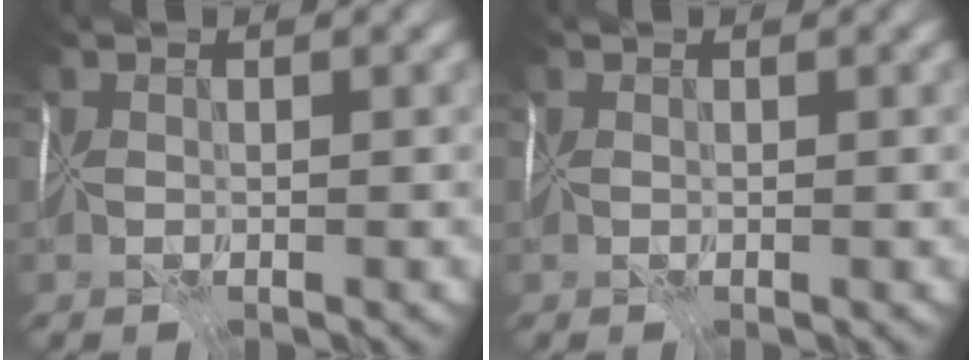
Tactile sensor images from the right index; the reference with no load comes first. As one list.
[{"total": 0.0}]